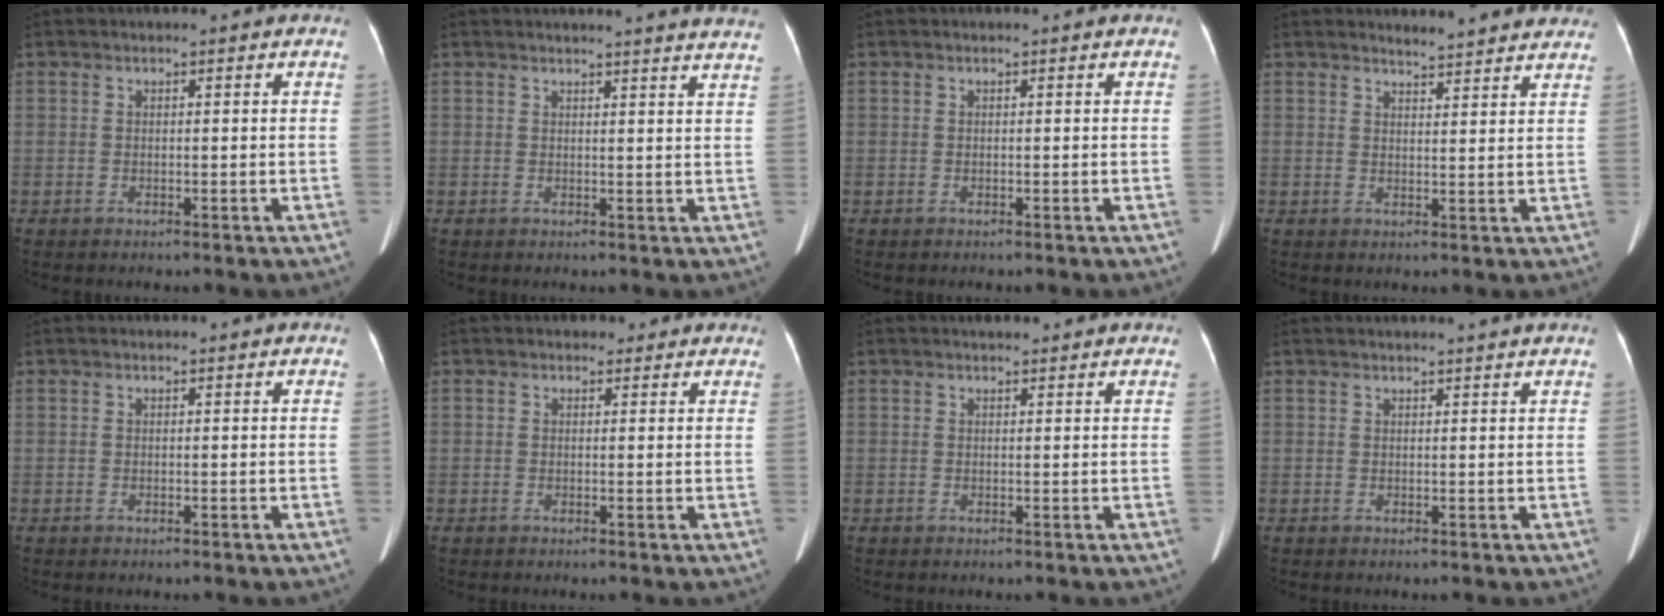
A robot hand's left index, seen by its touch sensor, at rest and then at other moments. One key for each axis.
{"total": 11.2, "fx": 10.7, "fy": -0.6, "fz": 3.5, "tx": -0.040, "ty": -0.038, "tz": 0.100}
{"total": 0.0}
{"total": 7.2, "fx": 7.0, "fy": 0.8, "fz": 1.6, "tx": -0.020, "ty": 0.001, "tz": 0.071}
{"total": 0.0}
{"total": 2.0, "fx": 1.4, "fy": 1.4, "fz": 0.3, "tx": 0.005, "ty": 0.004, "tz": 0.012}
{"total": 2.1, "fx": 1.8, "fy": 0.7, "fz": 0.9, "tx": -0.010, "ty": 0.015, "tz": 0.024}
{"total": 3.5, "fx": 3.3, "fy": -0.6, "fz": 1.2, "tx": -0.018, "ty": 0.015, "tz": 0.040}